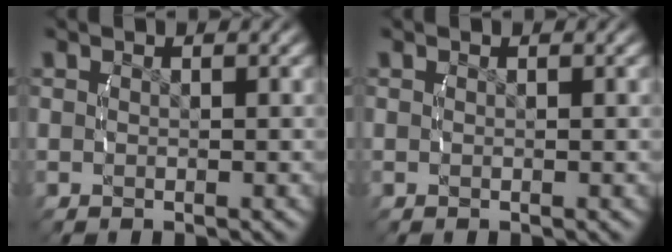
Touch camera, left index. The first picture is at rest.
{"total": 0.0}